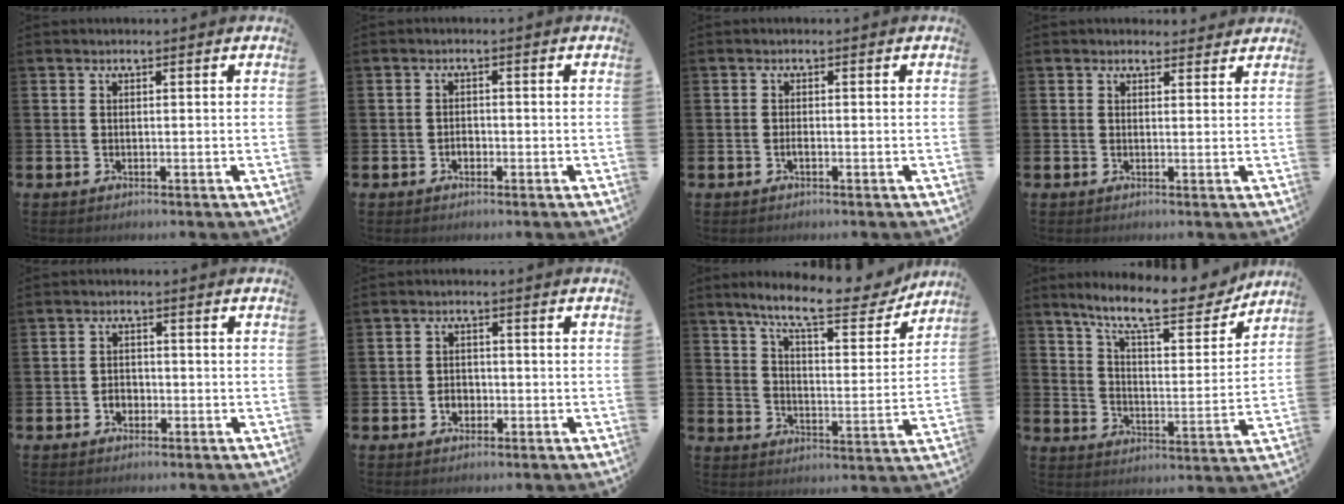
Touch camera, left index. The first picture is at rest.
{"total": 1.3, "force": [-0.6, 1.0, 0.7], "torque": [-0.015, 0.004, -0.013]}
{"total": 0.7, "force": [-0.4, 0.2, 0.6], "torque": [-0.012, -0.003, -0.007]}
{"total": 1.6, "force": [1.5, 0.5, 0.1], "torque": [0.005, -0.003, 0.026]}
{"total": 1.9, "force": [-0.8, 1.6, 0.8], "torque": [-0.010, 0.000, -0.019]}
{"total": 2.1, "force": [-0.8, 1.7, 1.0], "torque": [-0.013, 0.001, -0.020]}
{"total": 9.8, "force": [8.5, 1.8, 4.5], "torque": [-0.106, -0.046, 0.143]}
{"total": 11.2, "force": [9.8, 2.1, 5.0], "torque": [-0.112, -0.059, 0.165]}